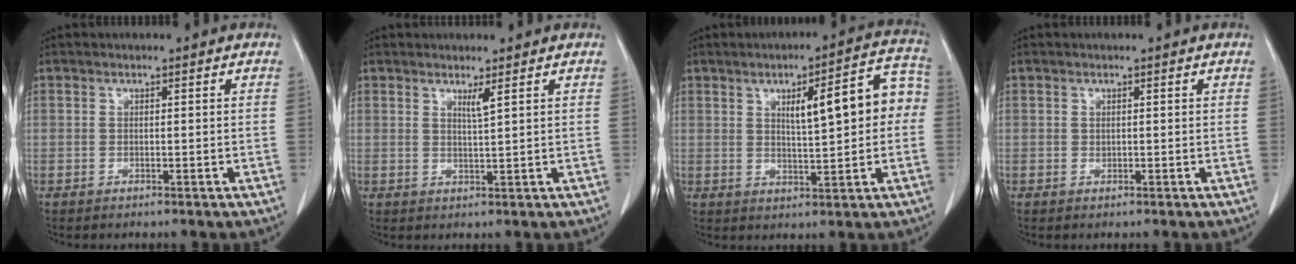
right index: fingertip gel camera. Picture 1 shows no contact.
{"total": 1.8, "force": [1.1, -0.4, 1.3], "torque": [-0.026, -0.012, 0.021]}
{"total": 10.9, "force": [1.7, 2.6, 10.5], "torque": [-0.140, 0.033, 0.024]}
{"total": 0.0}